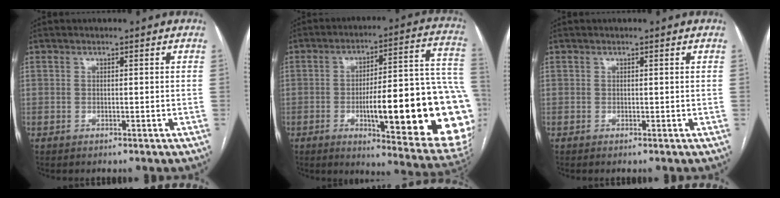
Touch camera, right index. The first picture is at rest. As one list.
[{"total": 28.5, "force": [-5.6, 4.4, 27.6], "torque": [-0.289, 0.005, -0.073]}, {"total": 0.0}]